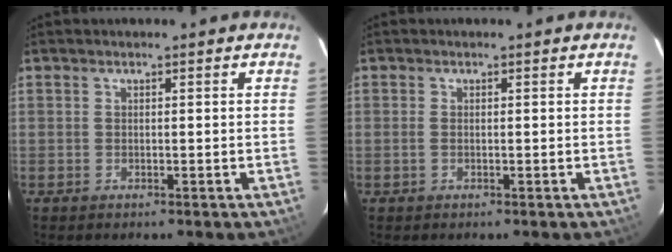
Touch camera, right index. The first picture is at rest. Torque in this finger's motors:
{"motor_torque": [-0.15, 0.24, -0.04, 0.00]}